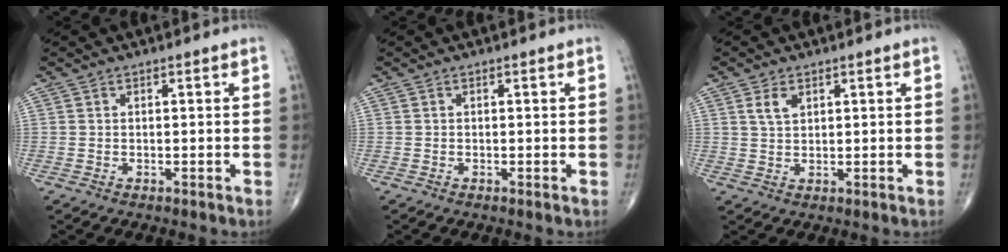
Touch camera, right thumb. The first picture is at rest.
{"total": 0.0}
{"total": 3.1, "force": [1.5, 1.8, 2.1], "torque": [-0.035, -0.004, 0.031]}